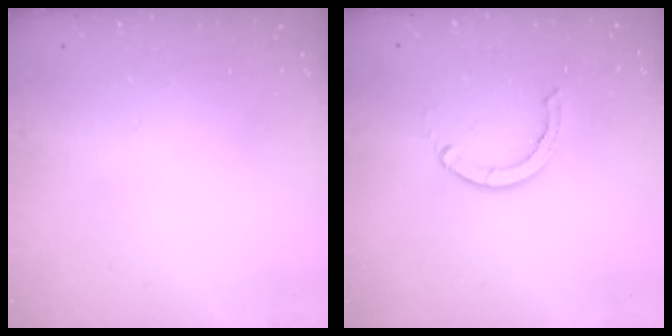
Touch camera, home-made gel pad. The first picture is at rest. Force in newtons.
{"total": 2.9, "press": 2.9, "slide": 0.1}